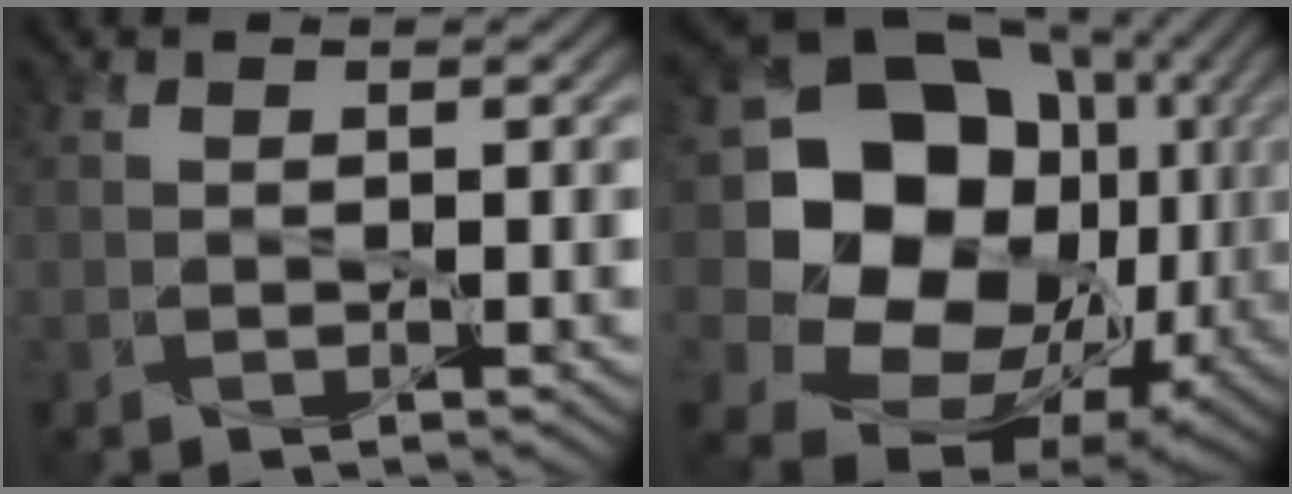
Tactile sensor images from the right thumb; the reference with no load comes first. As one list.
[{"total": 21.7, "force": [2.2, 18.0, 11.8], "torque": [-0.270, -0.007, 0.063]}]